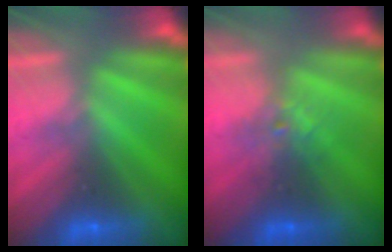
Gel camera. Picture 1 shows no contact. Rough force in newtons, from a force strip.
{"total": 2.1}